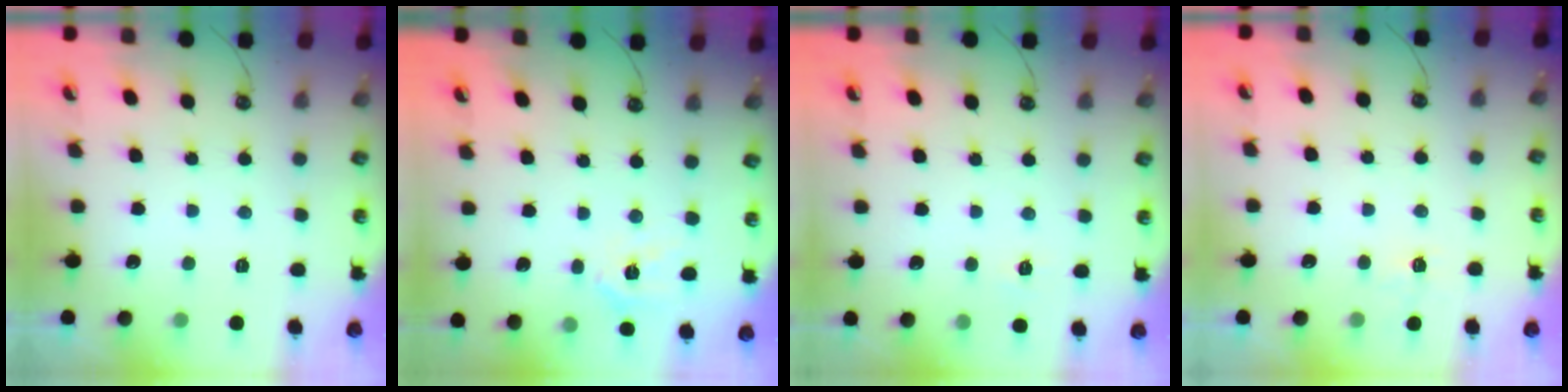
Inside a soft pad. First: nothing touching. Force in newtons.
{"total": 8.5, "press": 8.4, "slide": 1.0}
{"total": 2.7, "press": 2.7, "slide": 0.4}
{"total": 4.8, "press": 4.7, "slide": 0.7}